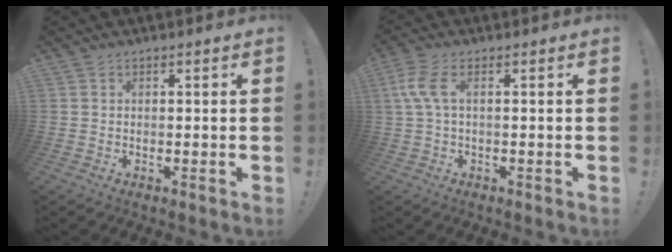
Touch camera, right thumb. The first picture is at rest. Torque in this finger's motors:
{"motor_torque": [0.69, 0.89, 0.97, -0.08, 0.27]}